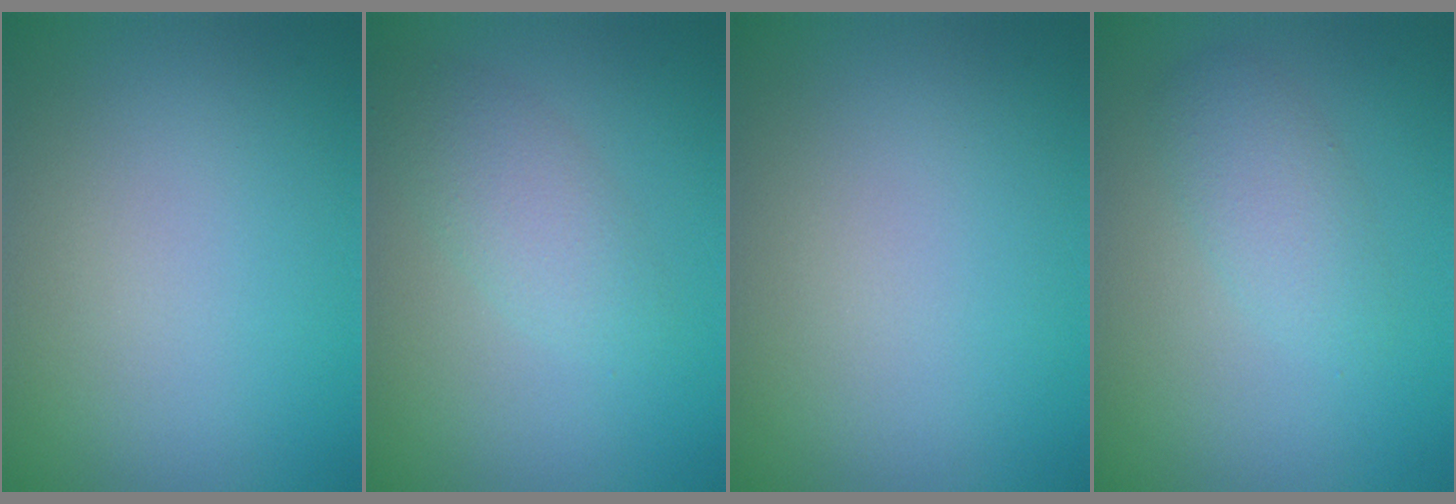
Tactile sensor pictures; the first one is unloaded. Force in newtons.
{"total": 2.8, "press": 2.8, "slide": 0.2}
{"total": 0.0}
{"total": 2.5, "press": 2.5, "slide": 0.1}